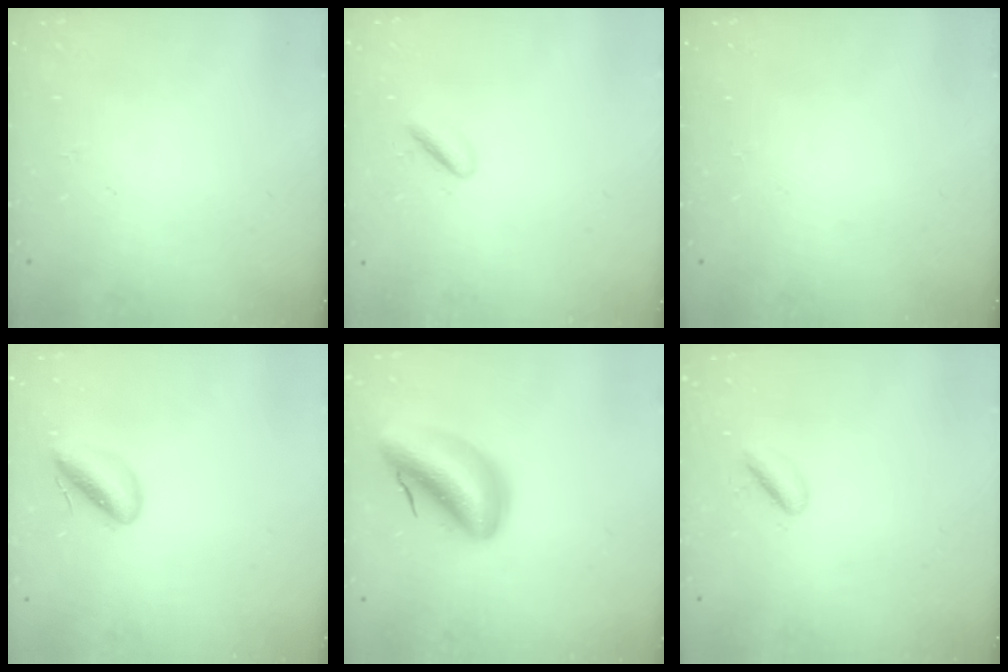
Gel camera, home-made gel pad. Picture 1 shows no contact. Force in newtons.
{"total": 2.5, "press": 2.3, "slide": 0.8}
{"total": 0.0}
{"total": 4.9, "press": 4.8, "slide": 1.0}
{"total": 9.4, "press": 8.9, "slide": 3.1}
{"total": 2.7, "press": 2.5, "slide": 1.0}